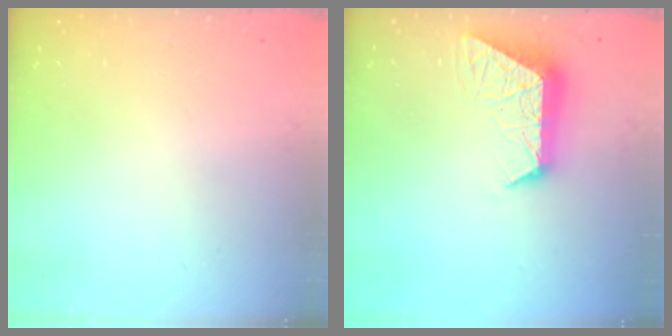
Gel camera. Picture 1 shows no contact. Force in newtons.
{"total": 11.7, "press": 11.7, "slide": 1.0}